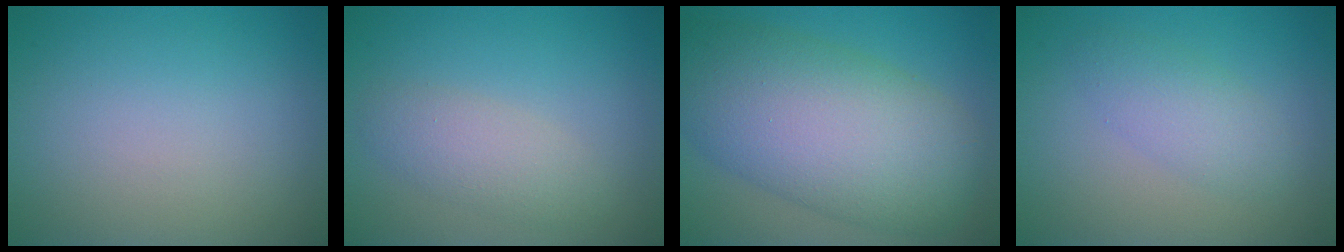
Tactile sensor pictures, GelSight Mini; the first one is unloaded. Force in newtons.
{"total": 2.8, "press": 2.8, "slide": 0.1}
{"total": 11.8, "press": 11.8, "slide": 0.3}
{"total": 2.7, "press": 2.7, "slide": 0.1}